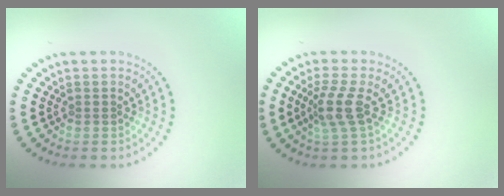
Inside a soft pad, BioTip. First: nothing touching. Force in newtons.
{"total": 2.7, "press": 2.0, "slide": 1.7}